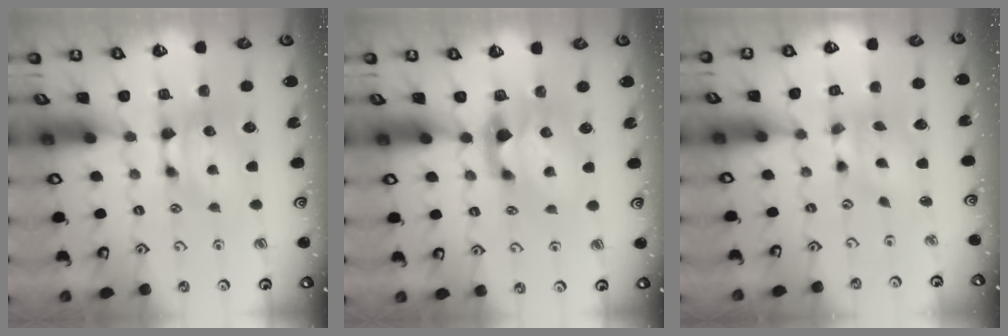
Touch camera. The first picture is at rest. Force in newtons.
{"total": 2.0, "press": 1.6, "slide": 1.2}
{"total": 1.9, "press": 1.3, "slide": 1.3}